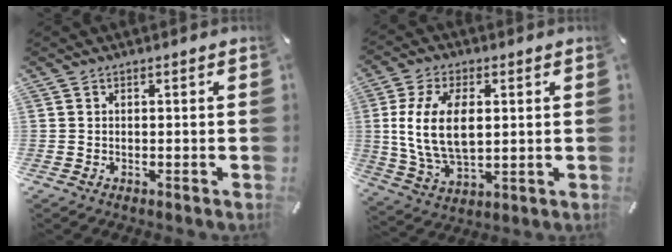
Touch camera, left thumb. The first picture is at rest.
{"total": 13.4, "force": [2.1, 7.9, 10.6], "torque": [-0.237, -0.002, 0.034]}